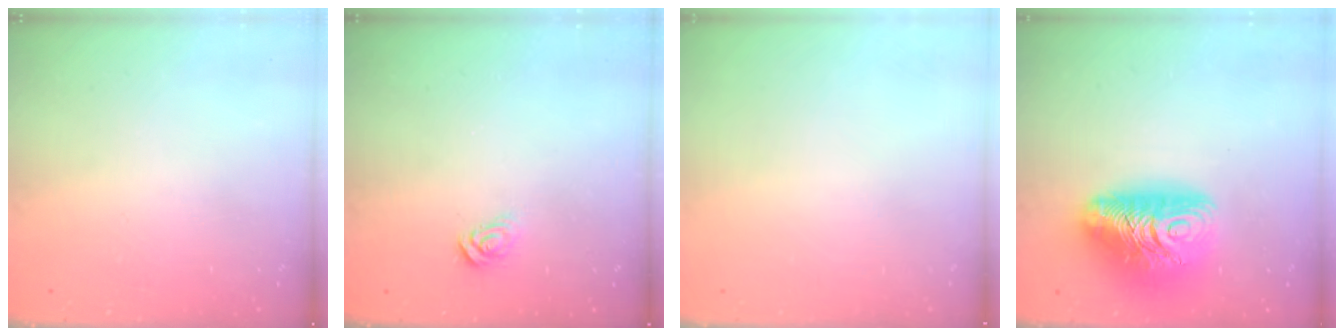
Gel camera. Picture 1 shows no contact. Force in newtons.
{"total": 3.2, "press": 3.2, "slide": 0.3}
{"total": 0.0}
{"total": 18.0, "press": 17.9, "slide": 1.4}